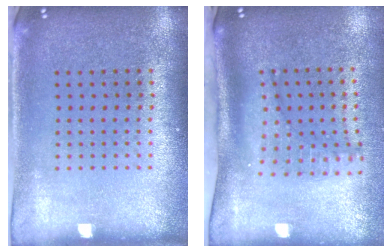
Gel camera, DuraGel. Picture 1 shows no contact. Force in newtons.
{"total": 1.6, "press": 1.3, "slide": 0.9}